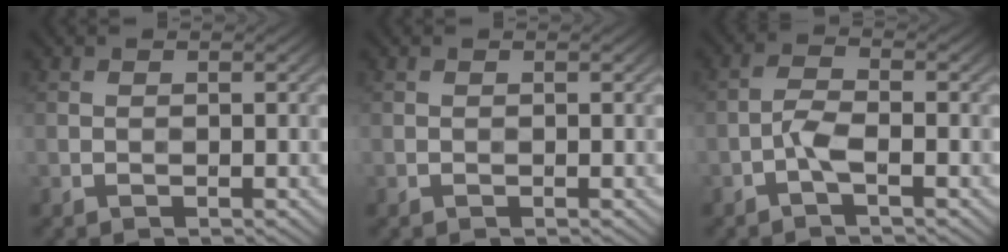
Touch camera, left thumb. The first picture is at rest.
{"total": 0.0}
{"total": 2.7, "force": [-1.3, 0.7, 2.3], "torque": [-0.055, 0.005, -0.033]}